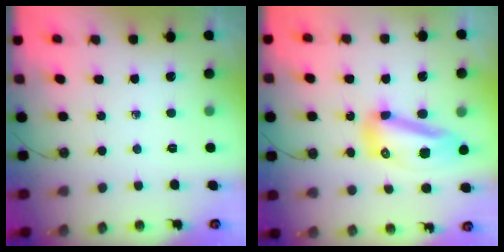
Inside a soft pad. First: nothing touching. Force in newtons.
{"total": 12.7, "press": 12.6, "slide": 1.4}